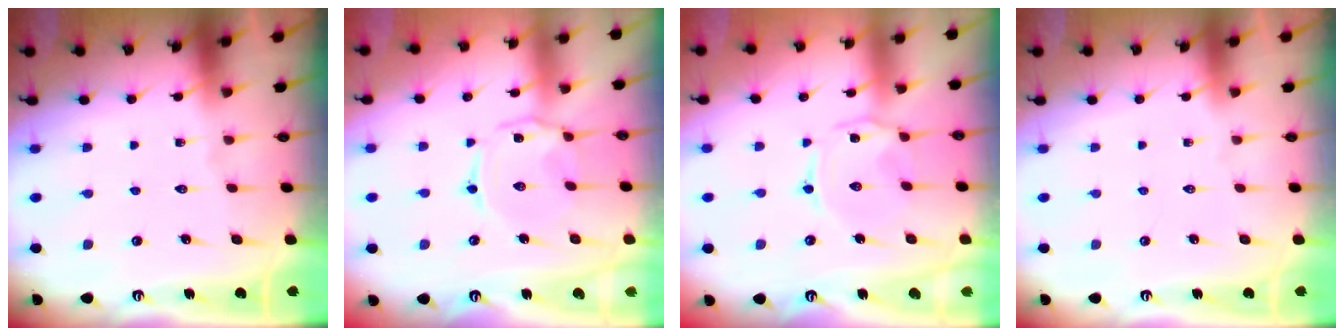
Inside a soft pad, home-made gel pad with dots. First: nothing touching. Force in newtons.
{"total": 2.2, "press": 2.1, "slide": 0.4}
{"total": 1.5, "press": 1.5, "slide": 0.3}
{"total": 0.0}